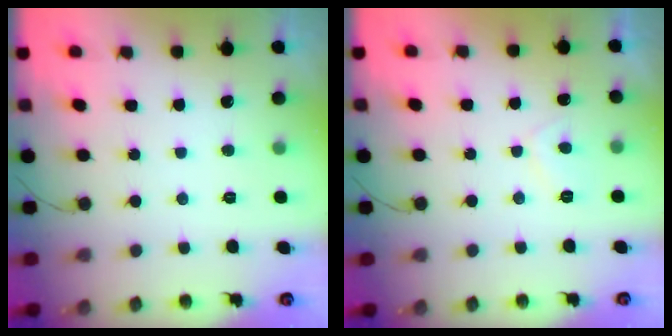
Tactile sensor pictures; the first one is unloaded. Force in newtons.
{"total": 2.0, "press": 1.9, "slide": 0.7}